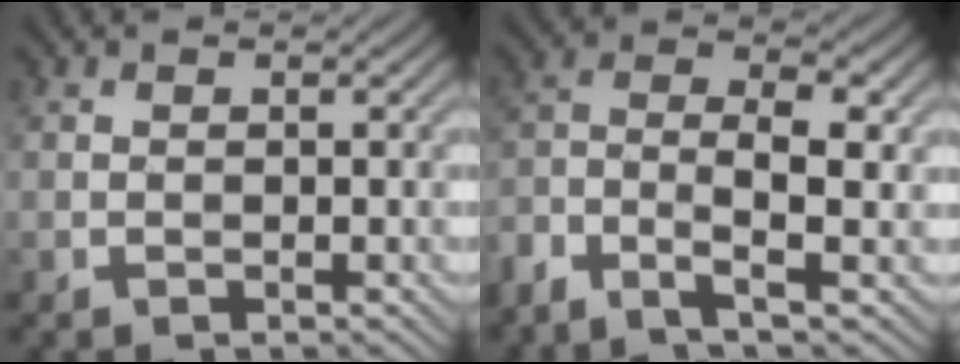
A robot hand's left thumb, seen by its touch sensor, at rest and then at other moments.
{"total": 6.9, "force": [-3.6, 2.2, 5.5], "torque": [-0.112, 0.004, -0.084]}